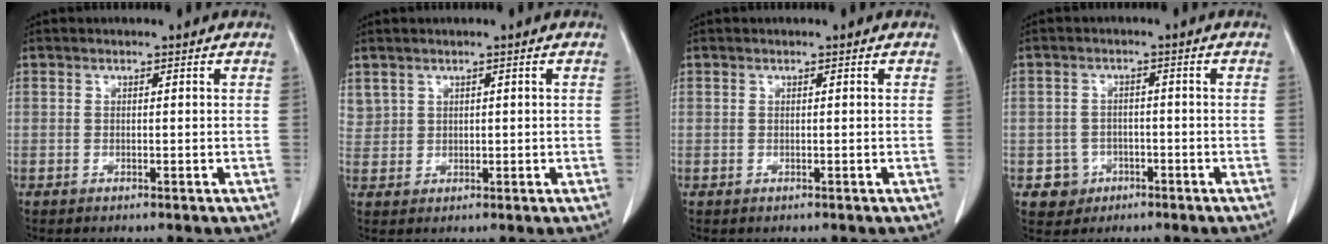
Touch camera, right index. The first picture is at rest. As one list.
[{"total": 2.4, "force": [1.4, 1.9, 0.4], "torque": [-0.004, 0.008, 0.033]}, {"total": 0.0}, {"total": 3.9, "force": [-1.7, 3.5, 0.1], "torque": [0.006, 0.014, -0.022]}]